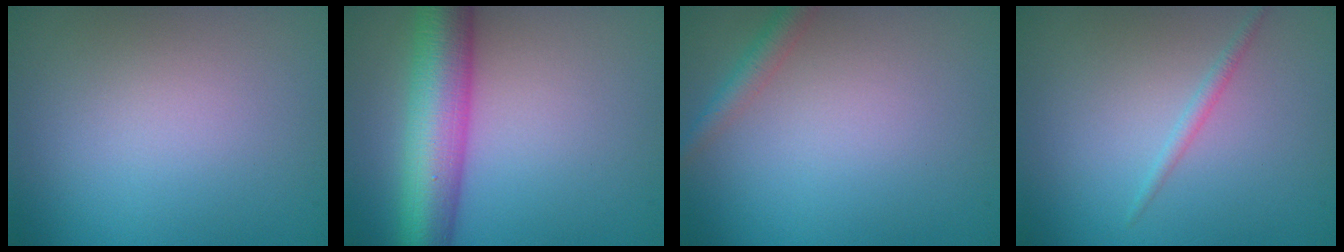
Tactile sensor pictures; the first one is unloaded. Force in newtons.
{"total": 8.9, "press": 8.9, "slide": 0.2}
{"total": 1.9, "press": 1.9, "slide": 0.0}
{"total": 1.0, "press": 1.0, "slide": 0.0}